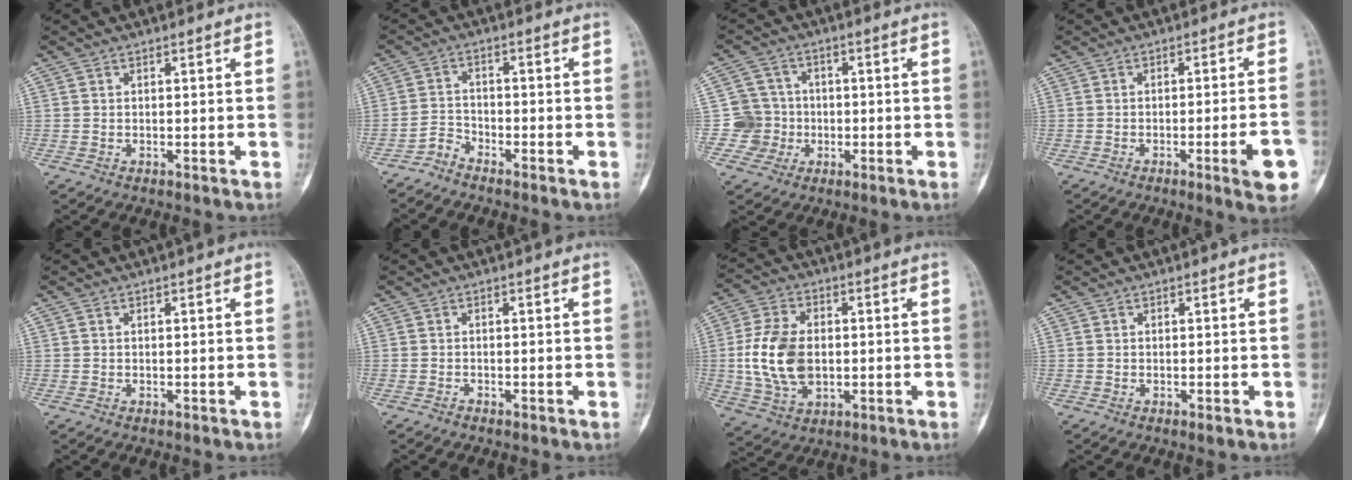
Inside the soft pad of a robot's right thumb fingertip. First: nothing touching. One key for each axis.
{"total": 2.8, "fx": -2.7, "fy": 0.7, "fz": 0.1, "tx": 0.001, "ty": 0.008, "tz": -0.057}
{"total": 6.7, "fx": -1.2, "fy": 6.6, "fz": -0.1, "tx": 0.045, "ty": 0.019, "tz": -0.030}
{"total": 7.6, "fx": -3.0, "fy": 0.7, "fz": 6.9, "tx": -0.089, "ty": 0.011, "tz": -0.037}
{"total": 0.0}
{"total": 0.6, "fx": -0.5, "fy": 0.1, "fz": 0.3, "tx": -0.008, "ty": 0.001, "tz": -0.009}
{"total": 13.3, "fx": -0.3, "fy": 8.8, "fz": 10.0, "tx": -0.186, "ty": 0.006, "tz": 0.000}
{"total": 0.8, "fx": -0.4, "fy": 0.1, "fz": 0.7, "tx": -0.010, "ty": -0.001, "tz": -0.004}